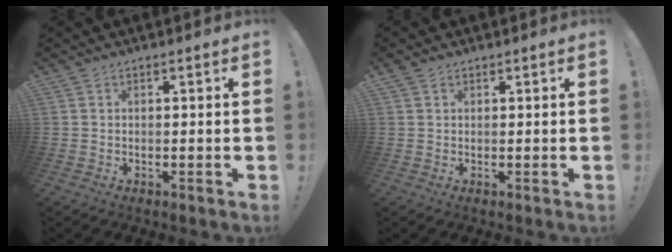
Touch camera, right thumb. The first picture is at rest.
{"total": 1.2, "force": [1.0, 0.4, 0.4], "torque": [-0.004, -0.005, 0.019]}